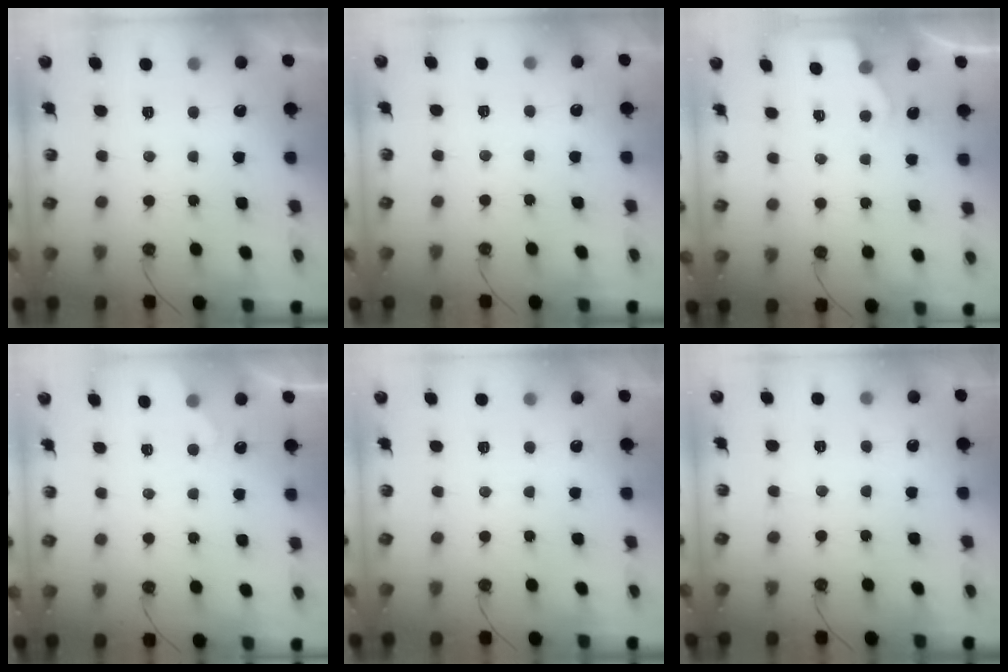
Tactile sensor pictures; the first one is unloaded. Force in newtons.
{"total": 4.2, "press": 4.2, "slide": 0.5}
{"total": 2.6, "press": 2.6, "slide": 0.4}
{"total": 3.8, "press": 3.7, "slide": 0.5}
{"total": 3.6, "press": 3.6, "slide": 0.5}
{"total": 5.5, "press": 5.5, "slide": 0.7}